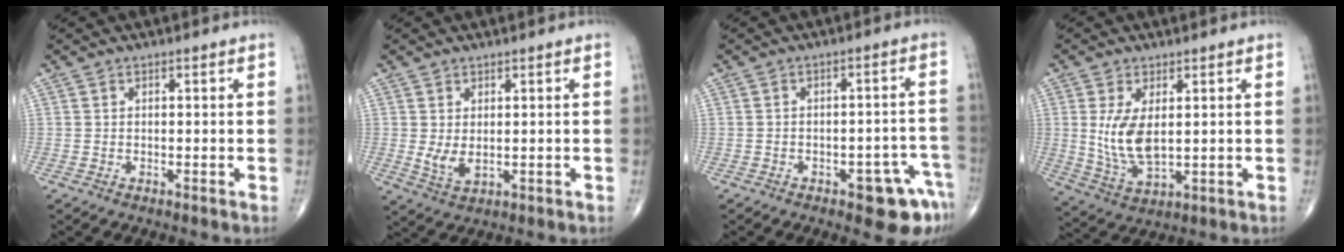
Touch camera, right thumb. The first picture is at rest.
{"total": 3.7, "force": [0.3, 1.9, 3.1], "torque": [-0.057, -0.009, 0.015]}
{"total": 8.4, "force": [-4.6, 3.3, 6.2], "torque": [-0.049, 0.035, -0.051]}
{"total": 8.7, "force": [1.3, 4.2, 7.5], "torque": [-0.148, -0.016, 0.039]}